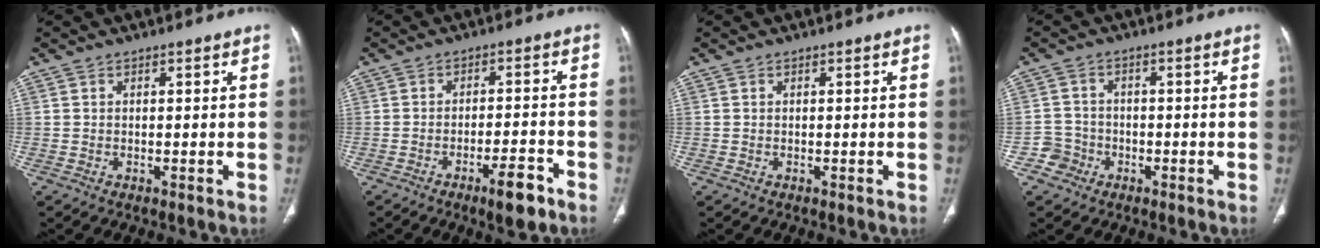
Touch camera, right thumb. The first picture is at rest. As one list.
[{"total": 6.3, "force": [-3.9, 1.5, 4.7], "torque": [-0.072, 0.020, -0.056]}, {"total": 0.0}, {"total": 3.8, "force": [-1.8, 3.4, -0.3], "torque": [0.024, 0.020, -0.038]}]